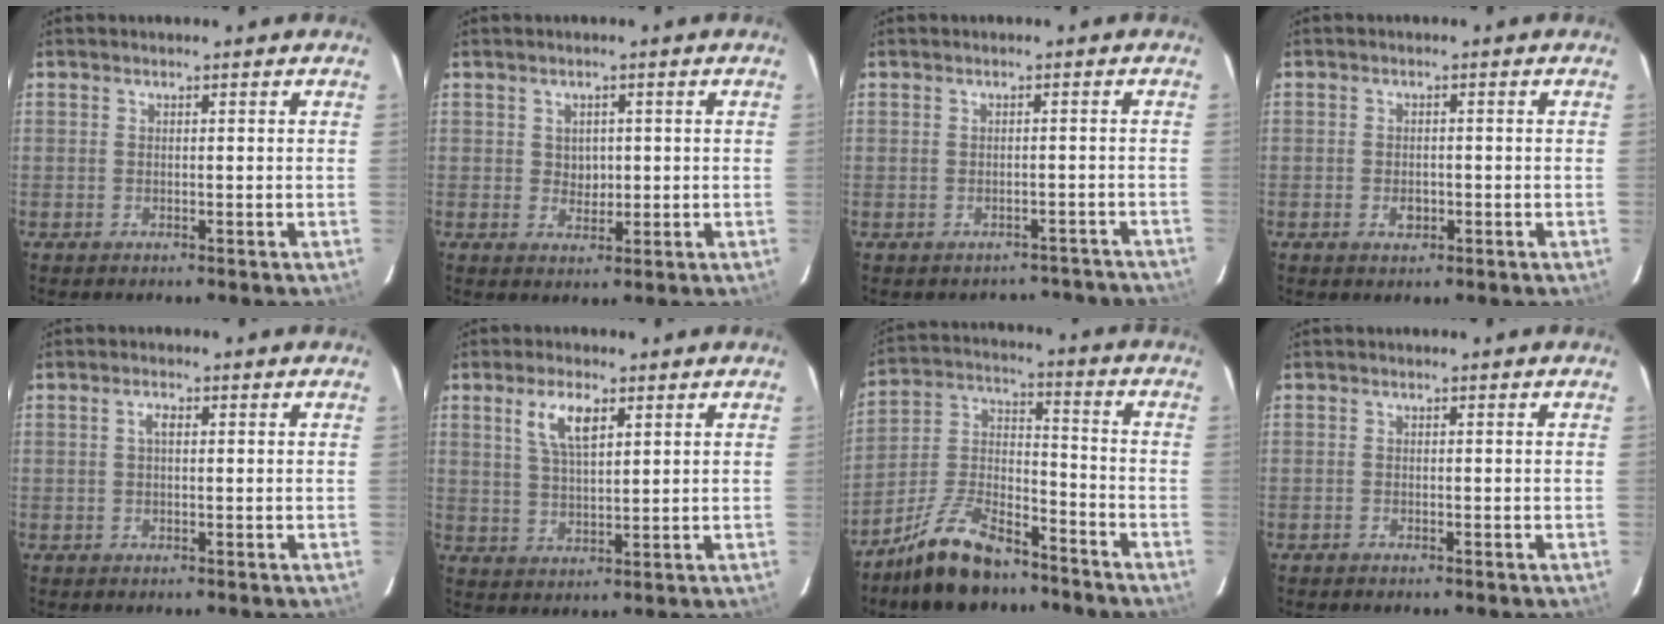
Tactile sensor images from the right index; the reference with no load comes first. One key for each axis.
{"total": 2.8, "fx": 0.3, "fy": 2.5, "fz": 1.2, "tx": -0.016, "ty": 0.004, "tz": 0.008}
{"total": 8.3, "fx": -7.2, "fy": 4.1, "fz": 0.6, "tx": 0.005, "ty": 0.032, "tz": -0.065}
{"total": 2.4, "fx": -0.8, "fy": 1.7, "fz": 1.4, "tx": -0.025, "ty": 0.001, "tz": -0.012}
{"total": 1.6, "fx": 0.3, "fy": 0.7, "fz": 1.4, "tx": -0.026, "ty": 0.006, "tz": 0.003}
{"total": 6.4, "fx": 3.1, "fy": 2.4, "fz": 5.1, "tx": -0.094, "ty": 0.006, "tz": 0.062}
{"total": 14.8, "fx": -10.7, "fy": 6.1, "fz": 8.2, "tx": -0.174, "ty": 0.018, "tz": -0.193}
{"total": 0.6, "fx": -0.6, "fy": 0.1, "fz": 0.1, "tx": -0.003, "ty": -0.001, "tz": -0.011}